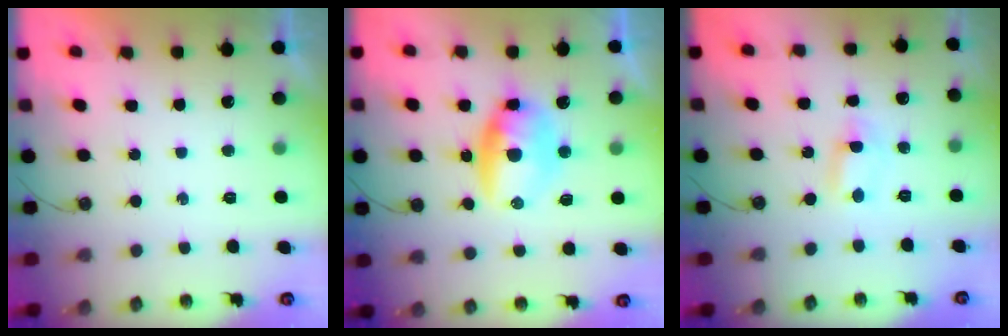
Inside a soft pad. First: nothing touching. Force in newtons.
{"total": 19.1, "press": 12.9, "slide": 14.1}
{"total": 1.6, "press": 1.1, "slide": 1.1}